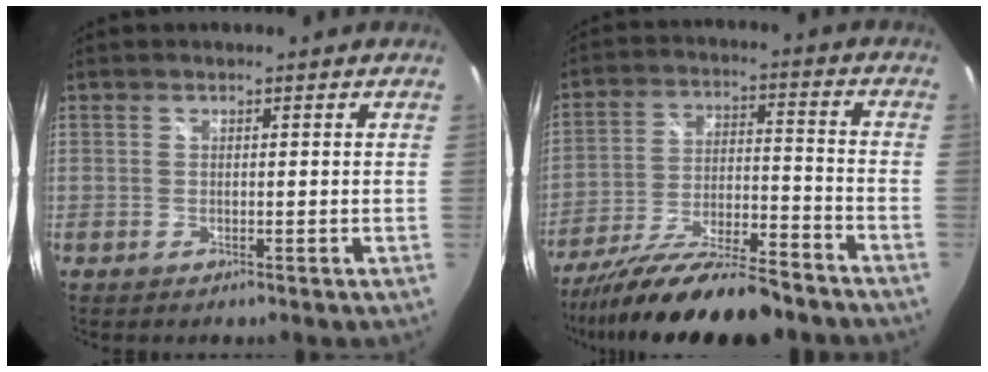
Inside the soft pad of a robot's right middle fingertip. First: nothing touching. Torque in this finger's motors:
{"motor_torque": [1.11, -1.03, 0.82, 0.19]}